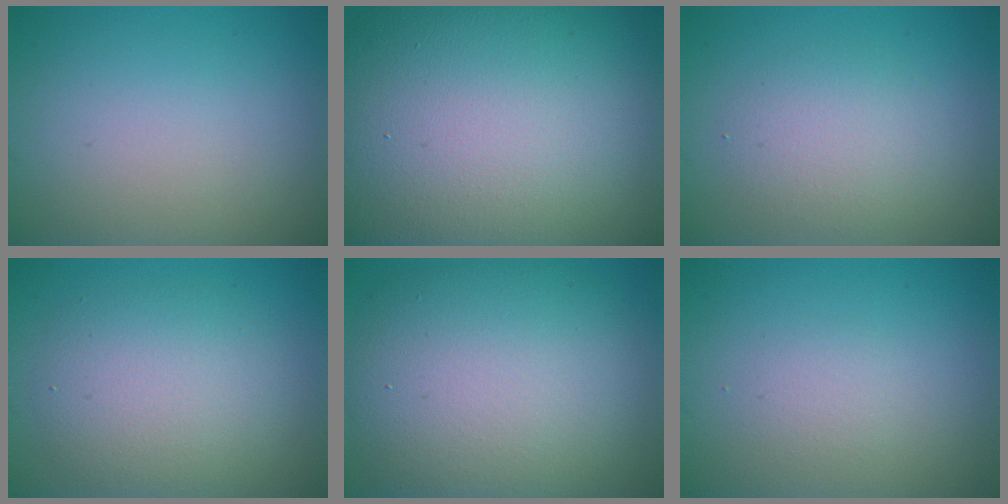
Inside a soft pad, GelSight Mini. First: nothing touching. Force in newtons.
{"total": 21.9, "press": 21.9, "slide": 0.9}
{"total": 2.9, "press": 2.9, "slide": 0.3}
{"total": 5.1, "press": 5.1, "slide": 0.3}
{"total": 11.7, "press": 11.6, "slide": 1.3}
{"total": 1.3, "press": 1.2, "slide": 0.1}